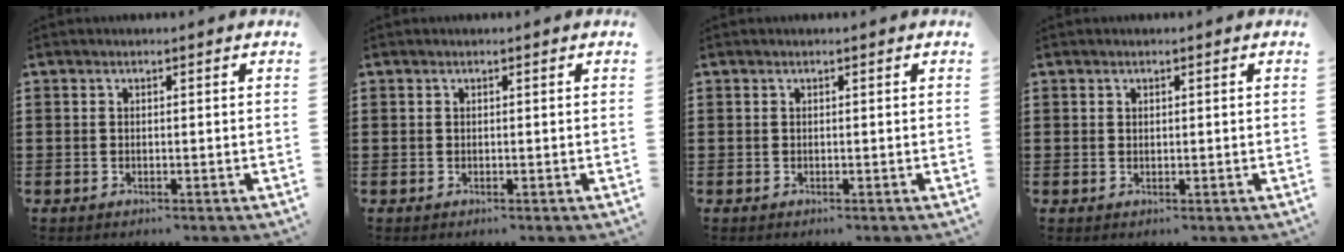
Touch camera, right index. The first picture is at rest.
{"total": 0.0}
{"total": 0.0}
{"total": 0.5, "force": [0.3, 0.4, 0.0], "torque": [-0.001, 0.002, 0.007]}